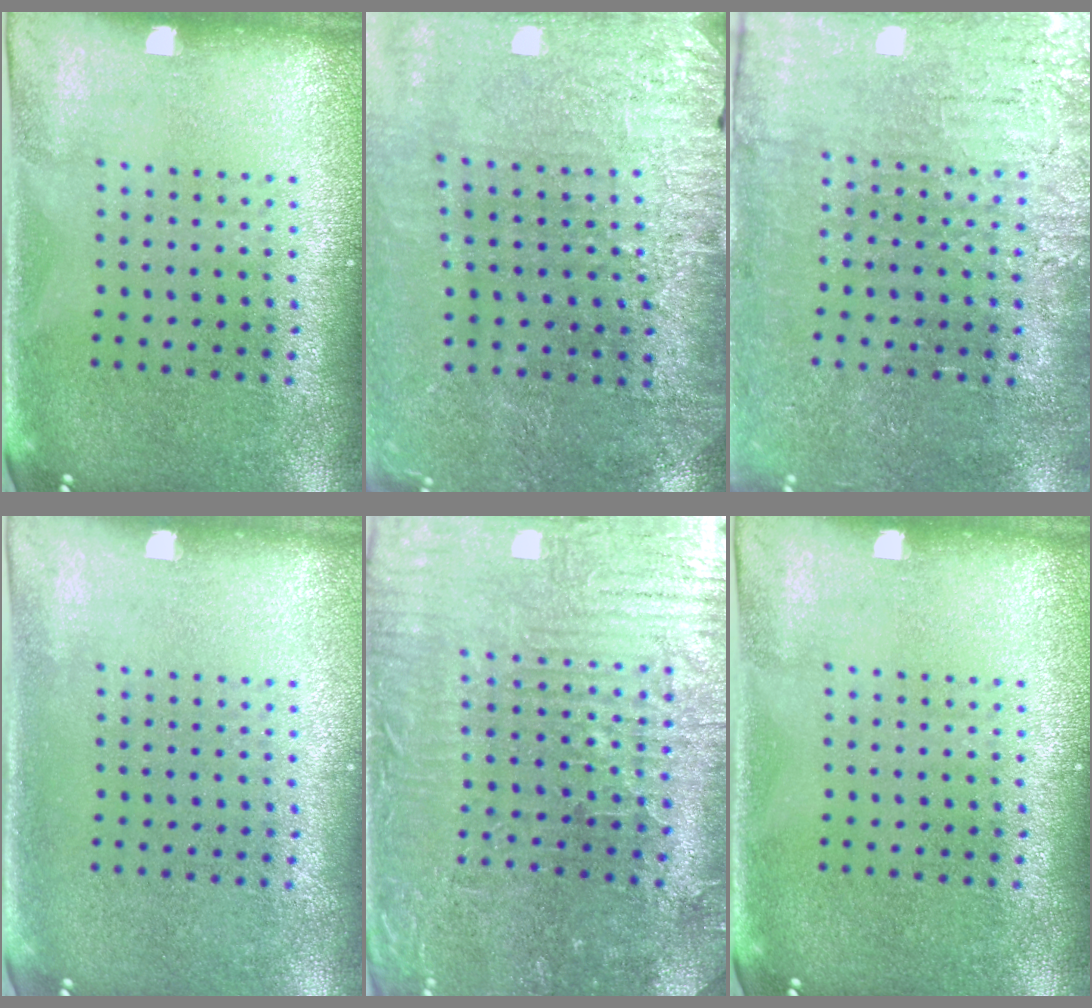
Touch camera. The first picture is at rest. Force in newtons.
{"total": 3.0, "press": 3.0, "slide": 0.2}
{"total": 3.7, "press": 3.4, "slide": 1.3}
{"total": 0.0}
{"total": 3.7, "press": 3.7, "slide": 0.5}
{"total": 0.0}